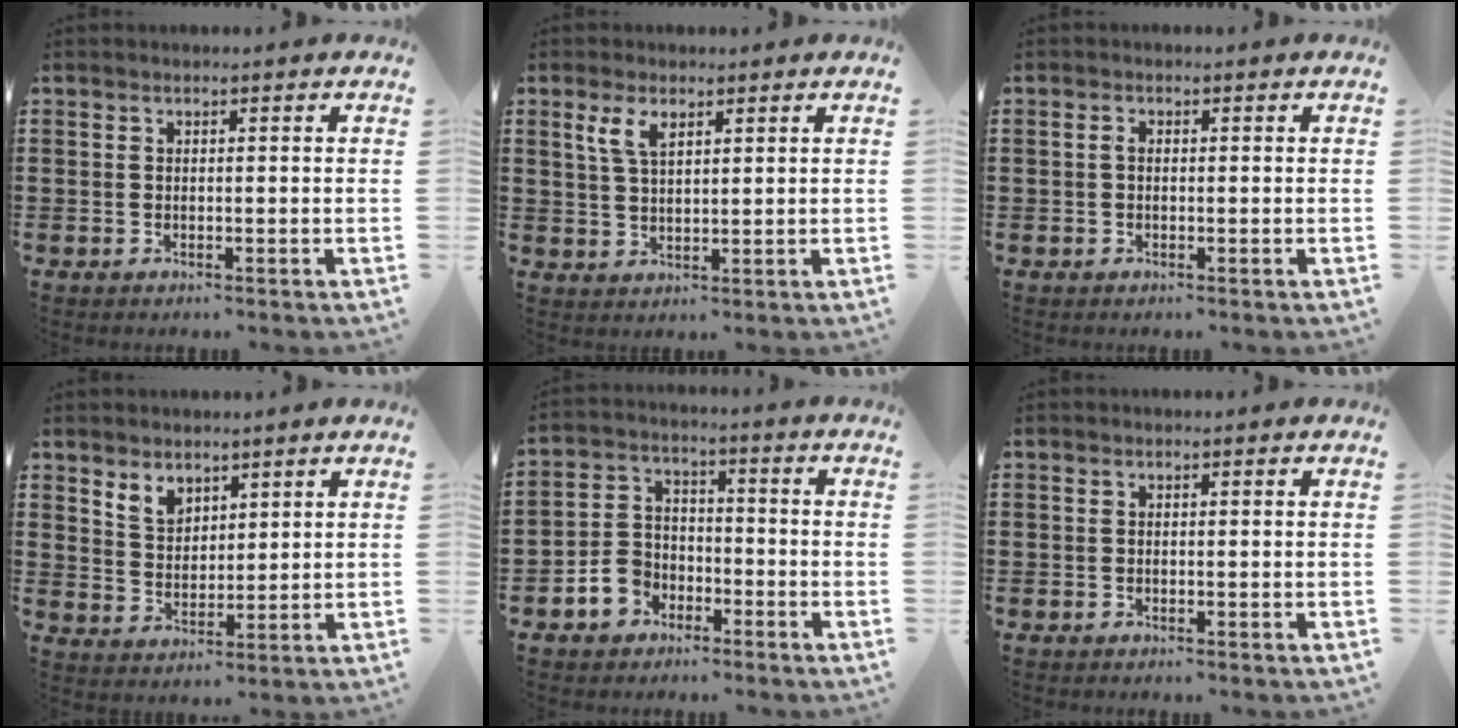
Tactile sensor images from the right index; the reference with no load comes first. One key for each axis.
{"total": 3.8, "fx": 2.0, "fy": 1.6, "fz": 2.8, "tx": -0.061, "ty": 0.007, "tz": 0.035}
{"total": 1.1, "fx": -0.1, "fy": 0.6, "fz": 0.9, "tx": -0.018, "ty": 0.002, "tz": -0.003}
{"total": 4.1, "fx": 3.2, "fy": 2.4, "fz": 0.9, "tx": -0.029, "ty": 0.003, "tz": 0.062}
{"total": 5.5, "fx": -3.2, "fy": 4.2, "fz": 1.6, "tx": -0.055, "ty": 0.015, "tz": -0.066}
{"total": 0.0}